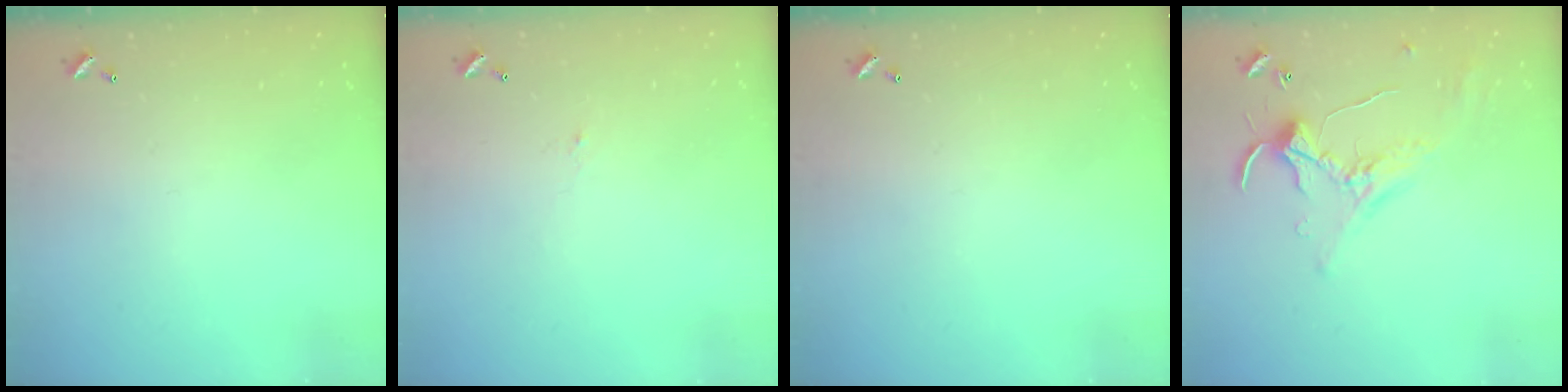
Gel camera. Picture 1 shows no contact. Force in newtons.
{"total": 0.8, "press": 0.7, "slide": 0.5}
{"total": 0.0}
{"total": 1.0, "press": 0.5, "slide": 0.8}